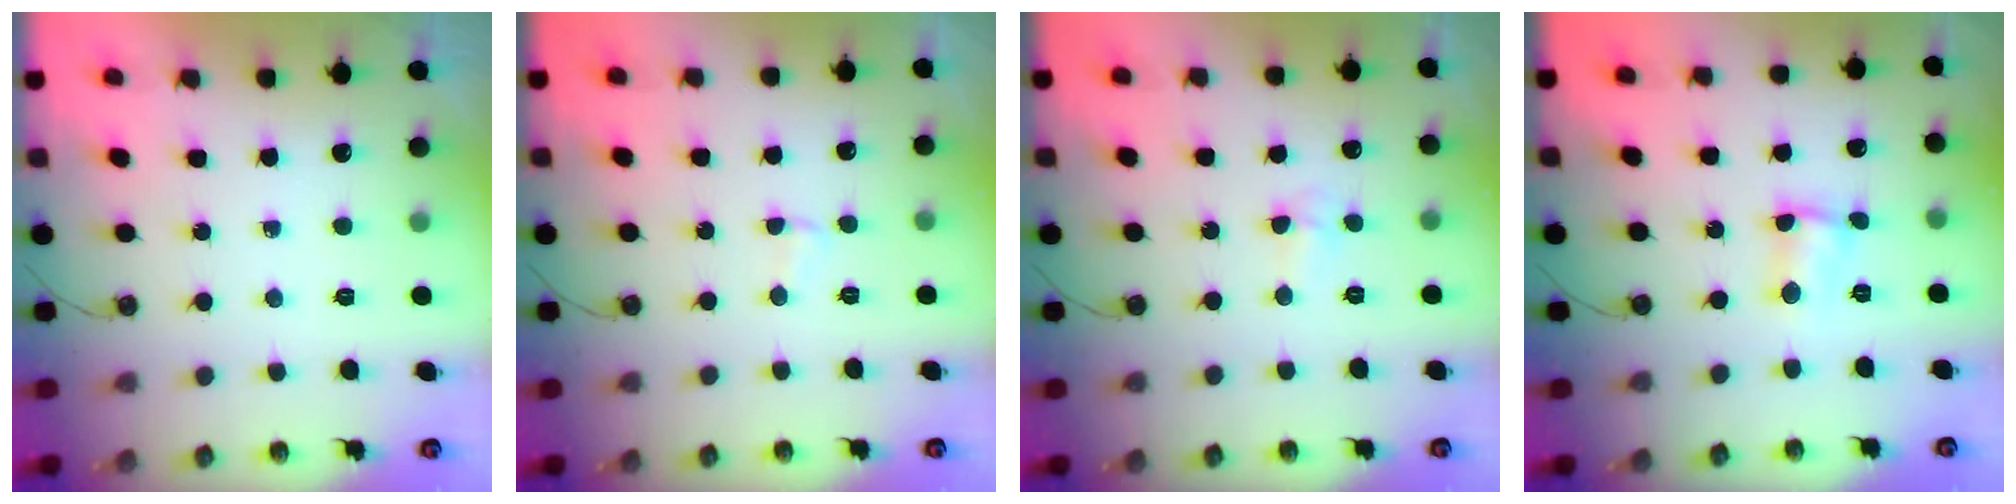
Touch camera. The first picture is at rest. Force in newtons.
{"total": 2.6, "press": 2.5, "slide": 0.5}
{"total": 3.0, "press": 2.9, "slide": 0.7}
{"total": 4.1, "press": 2.5, "slide": 3.2}